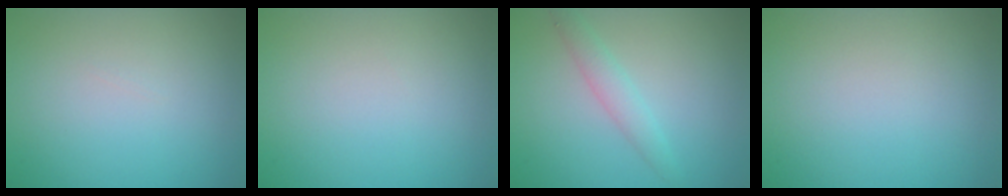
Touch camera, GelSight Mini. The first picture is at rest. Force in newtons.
{"total": 0.0}
{"total": 2.5, "press": 2.5, "slide": 0.1}
{"total": 0.0}